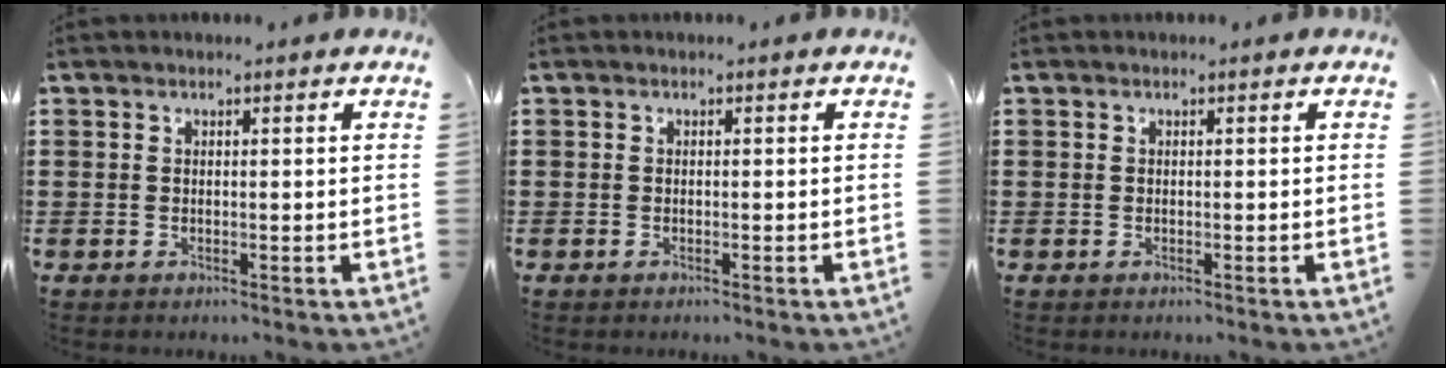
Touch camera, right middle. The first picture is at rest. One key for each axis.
{"total": 0.0}
{"total": 0.0}